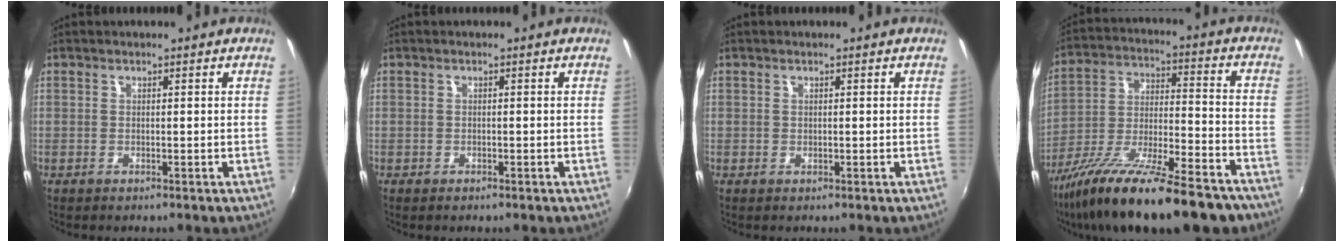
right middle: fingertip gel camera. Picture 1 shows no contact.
{"total": 0.8, "force": [-0.6, 0.4, 0.3], "torque": [-0.007, -0.004, -0.011]}
{"total": 0.0}
{"total": 22.7, "force": [-16.6, 5.3, 14.6], "torque": [-0.260, -0.041, -0.261]}